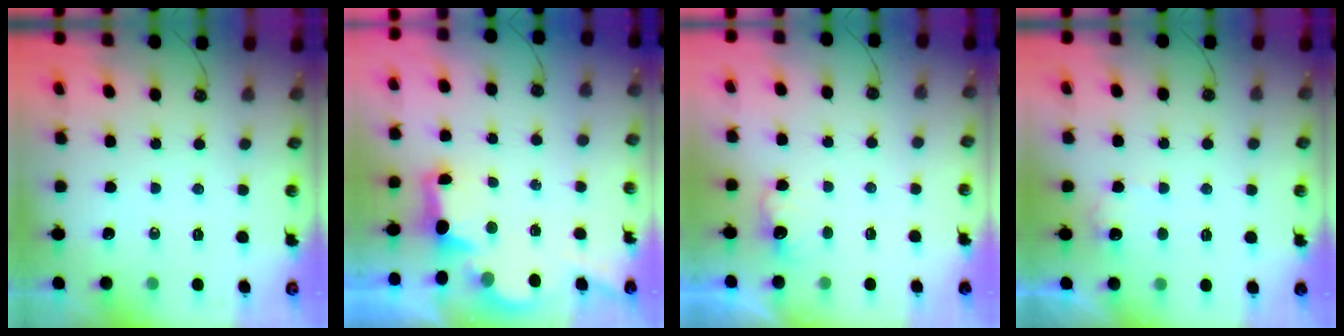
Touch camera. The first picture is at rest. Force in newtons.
{"total": 2.9, "press": 2.8, "slide": 0.9}
{"total": 2.8, "press": 2.7, "slide": 0.9}
{"total": 5.6, "press": 5.6, "slide": 0.4}